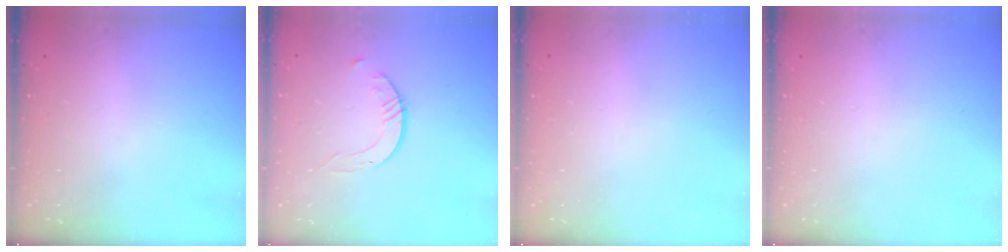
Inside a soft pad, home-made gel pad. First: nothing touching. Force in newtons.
{"total": 2.4, "press": 2.4, "slide": 0.3}
{"total": 0.0}
{"total": 0.0}